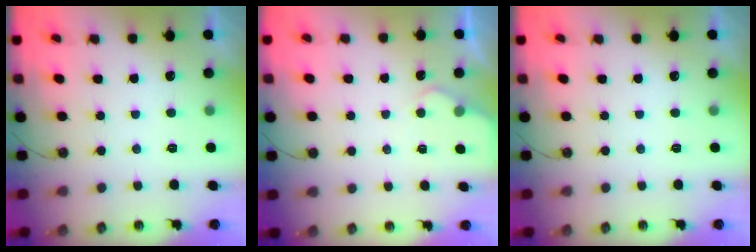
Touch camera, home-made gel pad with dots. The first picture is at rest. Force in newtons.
{"total": 3.4, "press": 3.4, "slide": 0.4}
{"total": 0.0}